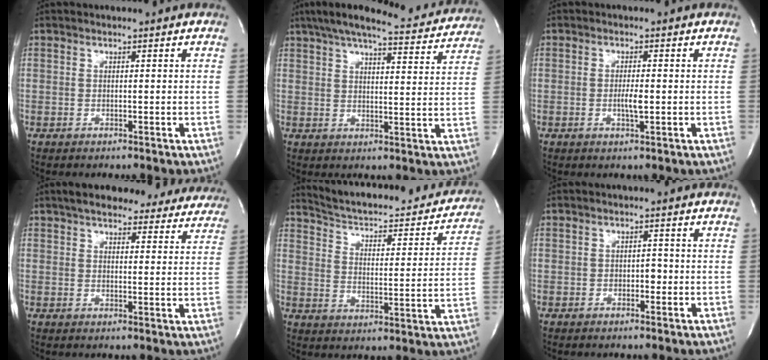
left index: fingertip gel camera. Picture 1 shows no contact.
{"total": 21.0, "force": [18.8, 2.9, 8.9], "torque": [-0.141, 0.002, 0.236]}
{"total": 2.3, "force": [-0.4, 0.2, 2.2], "torque": [-0.046, -0.003, -0.008]}
{"total": 21.7, "force": [19.0, 6.4, 8.2], "torque": [-0.113, 0.017, 0.223]}
{"total": 24.9, "force": [22.4, 6.1, 9.1], "torque": [-0.136, -0.031, 0.282]}
{"total": 1.6, "force": [-0.5, 1.0, 1.2], "torque": [-0.014, 0.004, -0.008]}